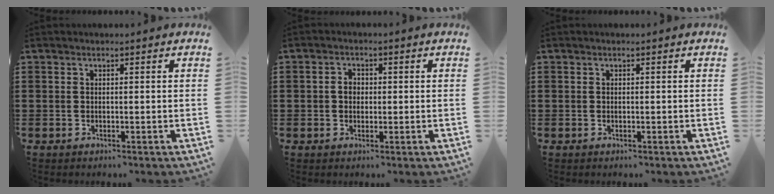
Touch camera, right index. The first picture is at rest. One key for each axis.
{"total": 2.2, "fx": 0.0, "fy": 1.8, "fz": 1.3, "tx": -0.028, "ty": 0.009, "tz": -0.001}
{"total": 0.0}